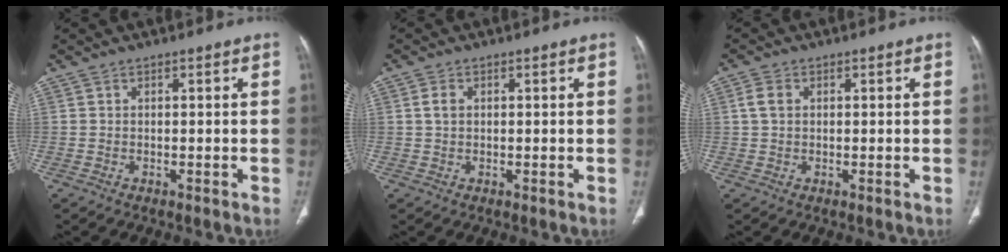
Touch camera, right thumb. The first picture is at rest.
{"total": 2.0, "force": [0.5, 1.4, 1.4], "torque": [-0.026, 0.002, 0.010]}
{"total": 2.7, "force": [0.6, 1.9, 1.9], "torque": [-0.037, 0.005, 0.013]}